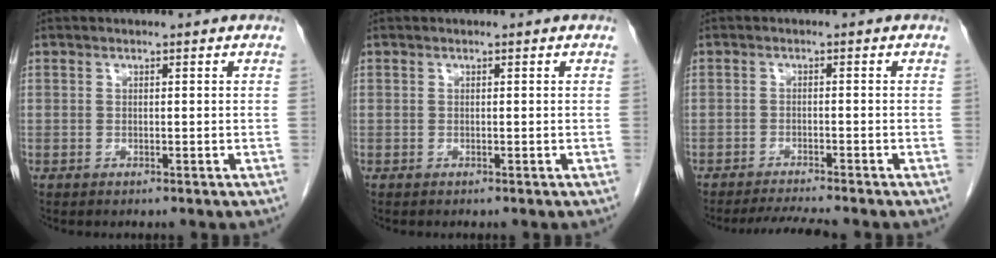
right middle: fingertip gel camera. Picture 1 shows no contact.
{"total": 0.0}
{"total": 4.3, "force": [-4.1, -0.3, 1.3], "torque": [-0.028, -0.016, -0.065]}